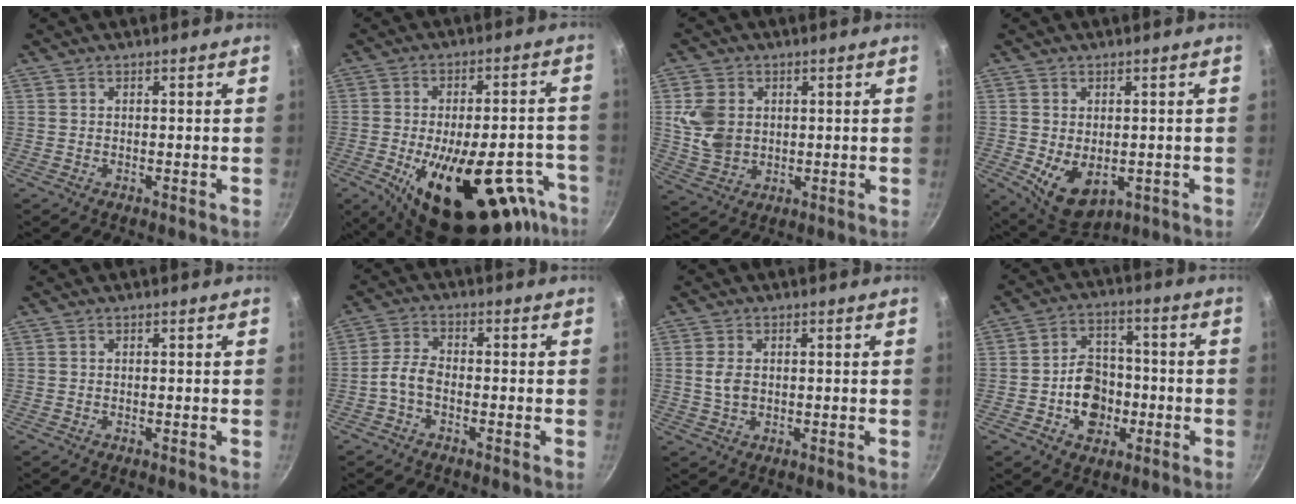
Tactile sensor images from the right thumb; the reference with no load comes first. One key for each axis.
{"total": 26.9, "fx": -11.9, "fy": 12.4, "fz": 20.7, "tx": -0.245, "ty": 0.029, "tz": -0.158}
{"total": 8.7, "fx": 1.3, "fy": 6.9, "fz": 5.1, "tx": -0.084, "ty": -0.007, "tz": 0.031}
{"total": 8.9, "fx": -1.5, "fy": 6.0, "fz": 6.4, "tx": -0.090, "ty": -0.015, "tz": -0.004}
{"total": 0.0}
{"total": 3.8, "fx": -1.9, "fy": 1.9, "fz": 2.6, "tx": -0.059, "ty": 0.023, "tz": -0.047}
{"total": 3.5, "fx": 0.4, "fy": 2.3, "fz": 2.5, "tx": -0.046, "ty": 0.000, "tz": 0.008}
{"total": 10.7, "fx": -2.7, "fy": 8.4, "fz": 6.1, "tx": -0.063, "ty": 0.028, "tz": -0.045}